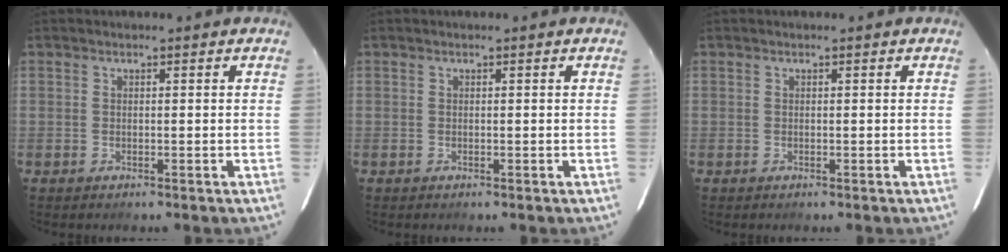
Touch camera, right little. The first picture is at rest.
{"total": 0.0}
{"total": 0.0}